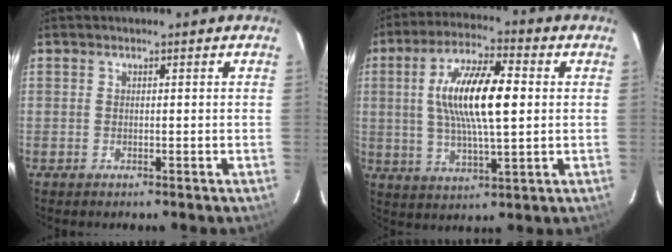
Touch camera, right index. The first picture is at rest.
{"total": 14.6, "force": [1.9, 4.3, 13.8], "torque": [-0.258, 0.012, 0.033]}